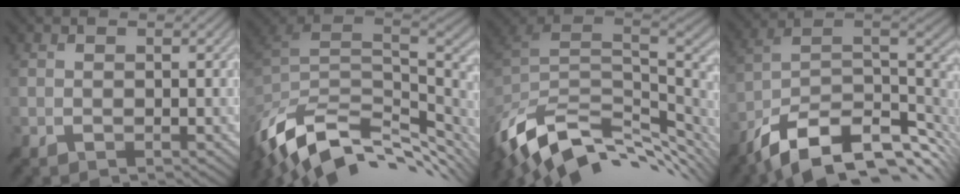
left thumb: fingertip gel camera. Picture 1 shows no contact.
{"total": 14.0, "force": [-6.6, 7.9, 9.5], "torque": [-0.238, -0.019, -0.110]}
{"total": 13.7, "force": [-6.4, 7.8, 9.2], "torque": [-0.222, -0.021, -0.106]}
{"total": 15.1, "force": [-7.7, 7.4, 10.7], "torque": [-0.239, -0.016, -0.128]}